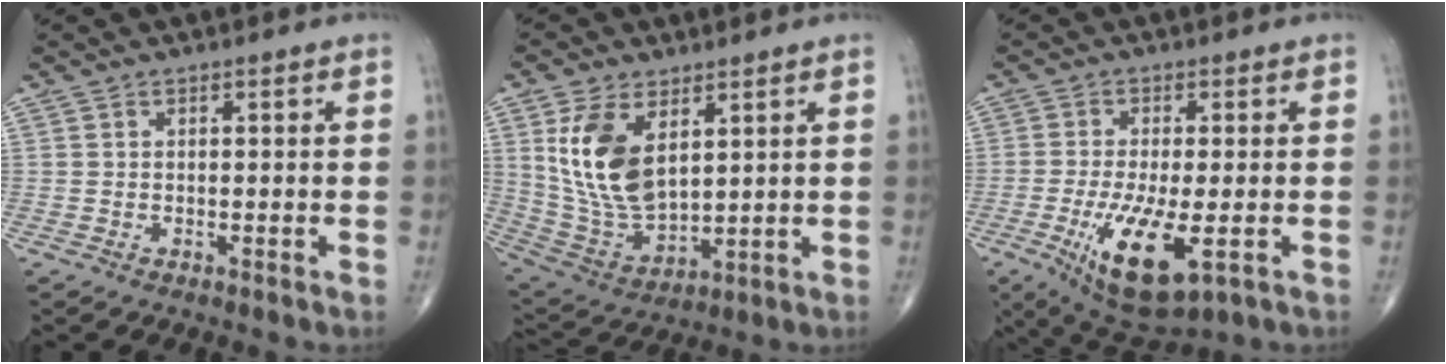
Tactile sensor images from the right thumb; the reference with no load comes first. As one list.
[{"total": 14.6, "force": [4.8, 8.0, 11.2], "torque": [-0.208, -0.023, 0.111]}, {"total": 12.8, "force": [-4.0, 4.3, 11.4], "torque": [-0.211, -0.022, -0.055]}]